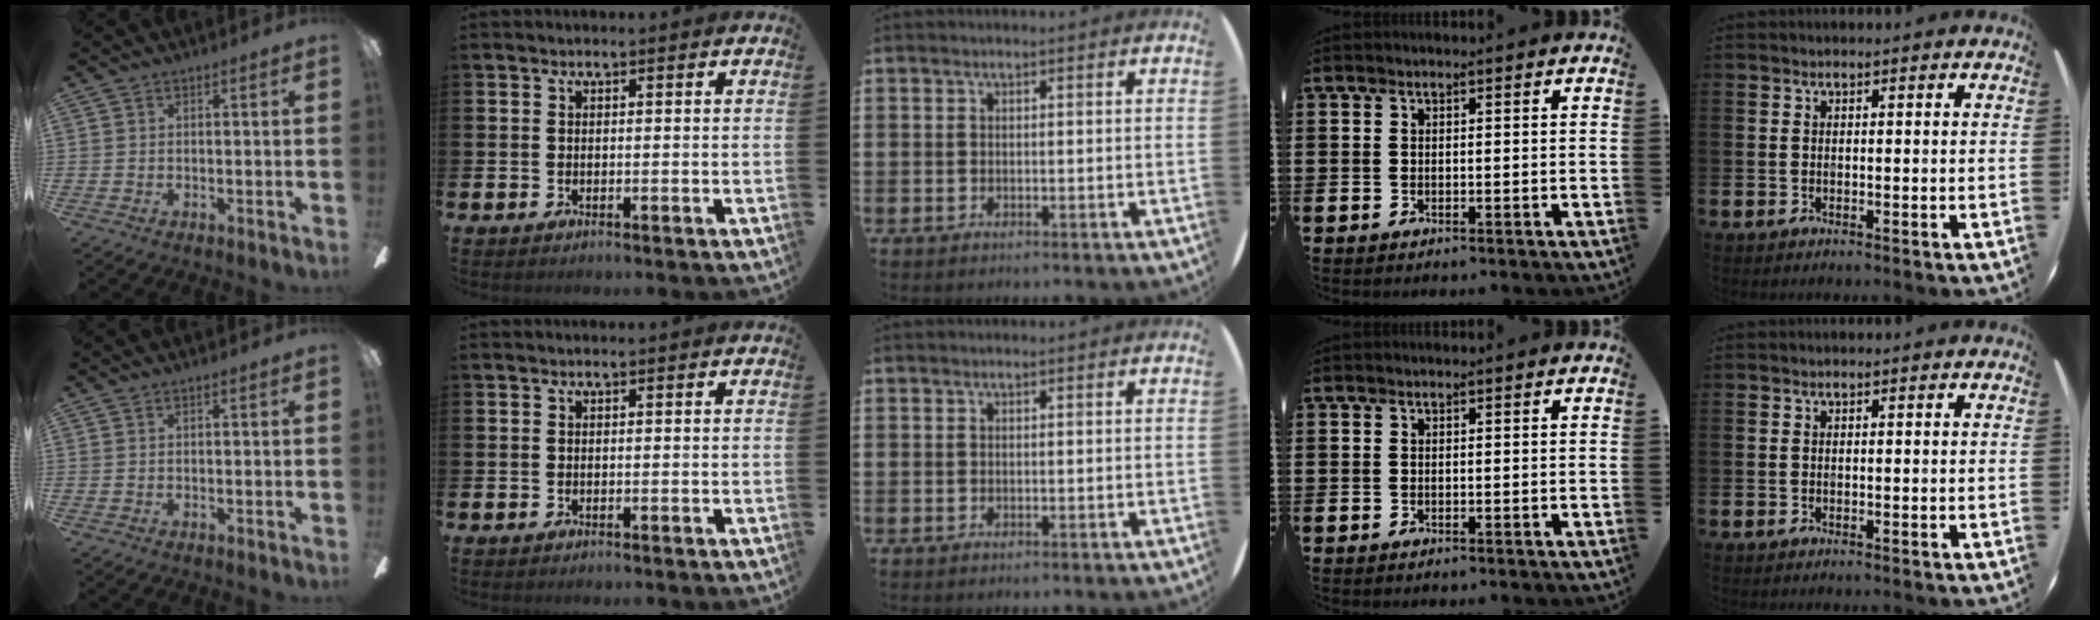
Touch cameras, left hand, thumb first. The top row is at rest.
{}